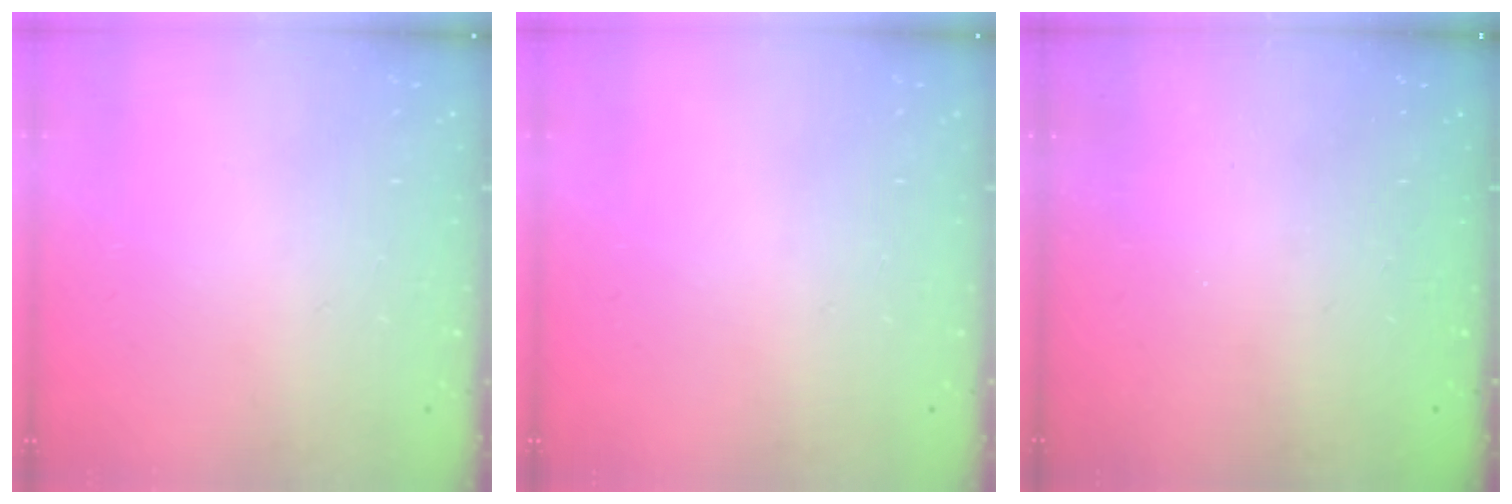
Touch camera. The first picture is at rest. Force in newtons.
{"total": 0.0}
{"total": 2.4, "press": 2.2, "slide": 0.8}